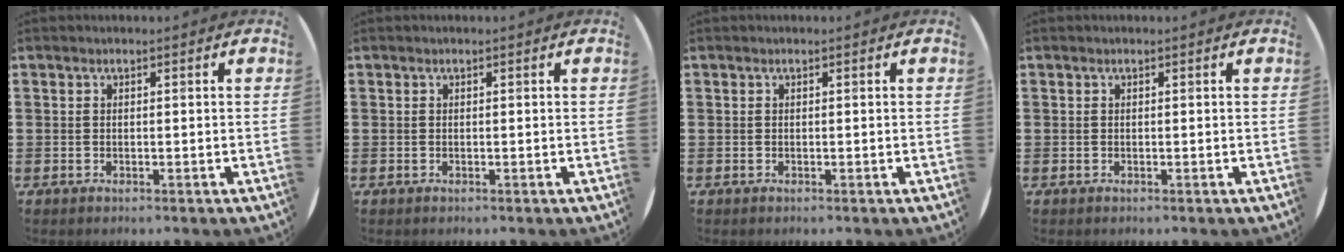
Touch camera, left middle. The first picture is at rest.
{"total": 0.0}
{"total": 0.0}
{"total": 0.0}